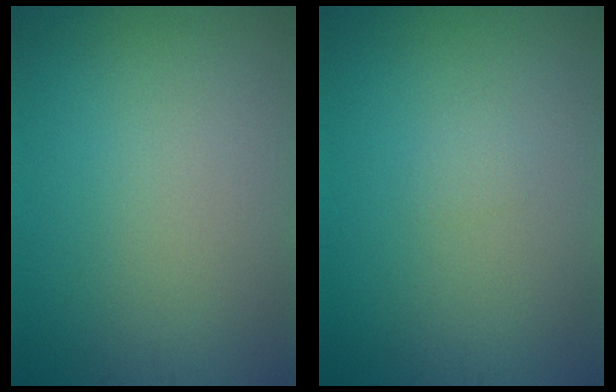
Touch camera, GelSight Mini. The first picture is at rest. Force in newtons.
{"total": 0.5, "press": 0.5, "slide": 0.1}